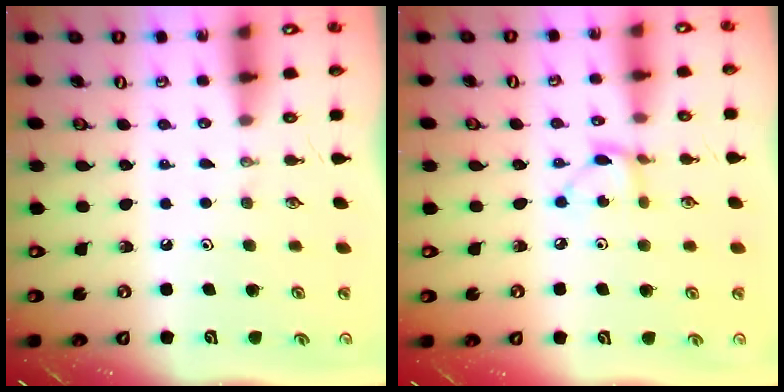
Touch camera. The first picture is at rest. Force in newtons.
{"total": 3.0, "press": 3.0, "slide": 0.2}